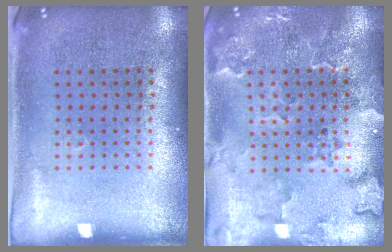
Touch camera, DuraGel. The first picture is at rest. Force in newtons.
{"total": 2.4, "press": 2.2, "slide": 0.9}